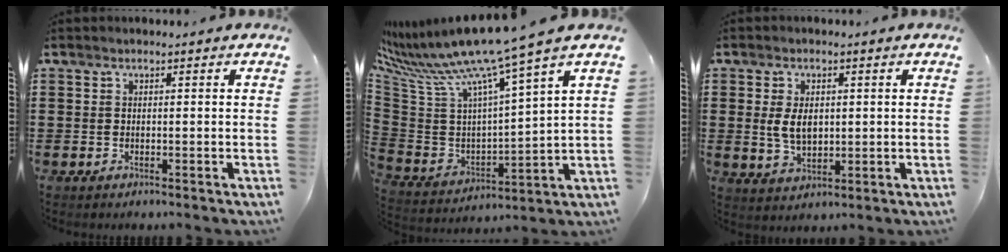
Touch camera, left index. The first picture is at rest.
{"total": 10.8, "force": [8.7, -0.9, 6.3], "torque": [-0.158, -0.069, 0.138]}
{"total": 4.8, "force": [0.5, 2.8, 3.8], "torque": [-0.078, 0.004, 0.005]}